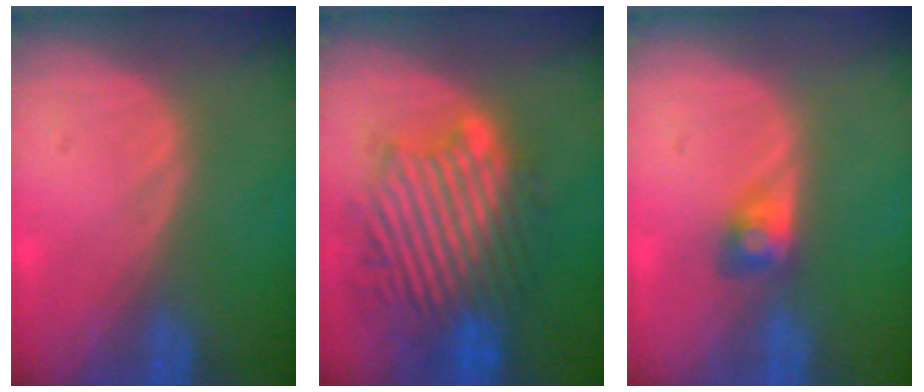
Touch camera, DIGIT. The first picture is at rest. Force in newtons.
{"total": 11.0, "press": 10.3, "slide": 4.0}
{"total": 2.7, "press": 2.5, "slide": 1.0}